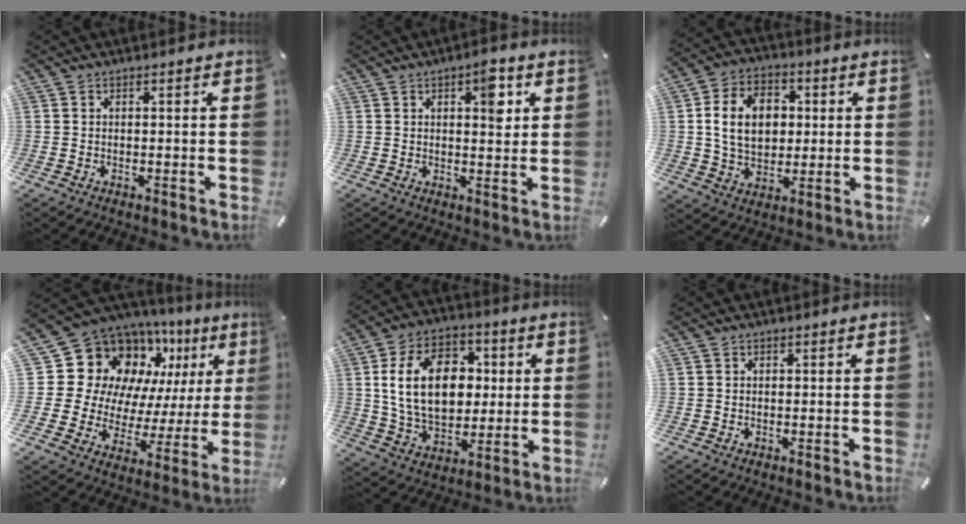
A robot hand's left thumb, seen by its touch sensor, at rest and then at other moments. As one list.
[{"total": 6.4, "force": [2.4, 2.9, 5.2], "torque": [-0.052, -0.016, 0.029]}, {"total": 12.8, "force": [1.5, 9.7, 8.1], "torque": [-0.167, 0.011, 0.027]}, {"total": 16.9, "force": [10.0, 12.0, 6.3], "torque": [-0.105, -0.101, 0.199]}, {"total": 18.2, "force": [2.4, 12.8, 12.7], "torque": [-0.245, 0.016, 0.042]}, {"total": 0.0}]